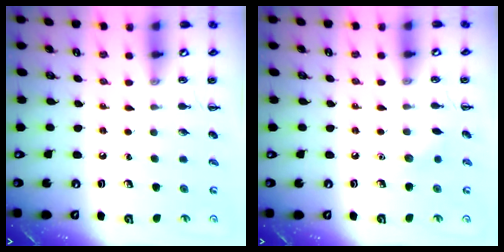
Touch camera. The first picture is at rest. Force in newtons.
{"total": 4.3, "press": 4.1, "slide": 1.2}